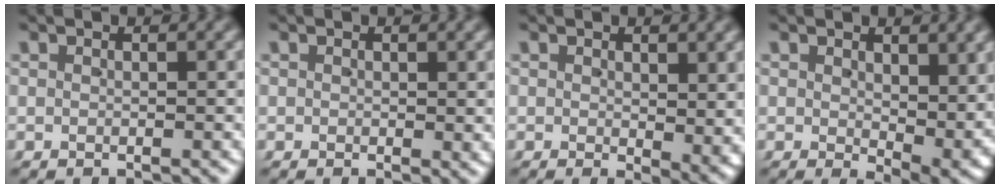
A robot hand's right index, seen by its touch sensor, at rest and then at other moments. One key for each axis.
{"total": 0.8, "fx": 0.3, "fy": 0.5, "fz": 0.6, "tx": -0.004, "ty": -0.003, "tz": 0.005}
{"total": 2.2, "fx": 0.4, "fy": 0.9, "fz": 2.0, "tx": -0.013, "ty": -0.008, "tz": 0.009}
{"total": 4.1, "fx": 0.7, "fy": 1.7, "fz": 3.6, "tx": -0.037, "ty": -0.015, "tz": 0.019}